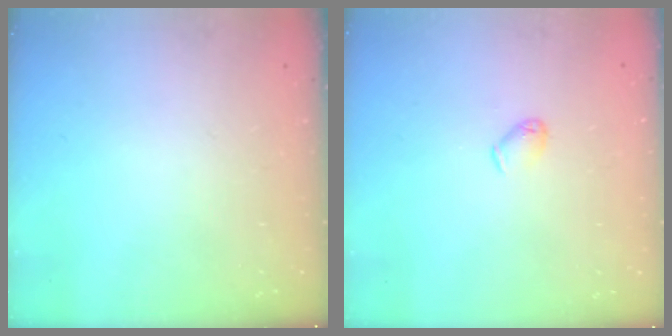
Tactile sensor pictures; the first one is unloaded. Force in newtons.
{"total": 4.1, "press": 4.0, "slide": 0.9}